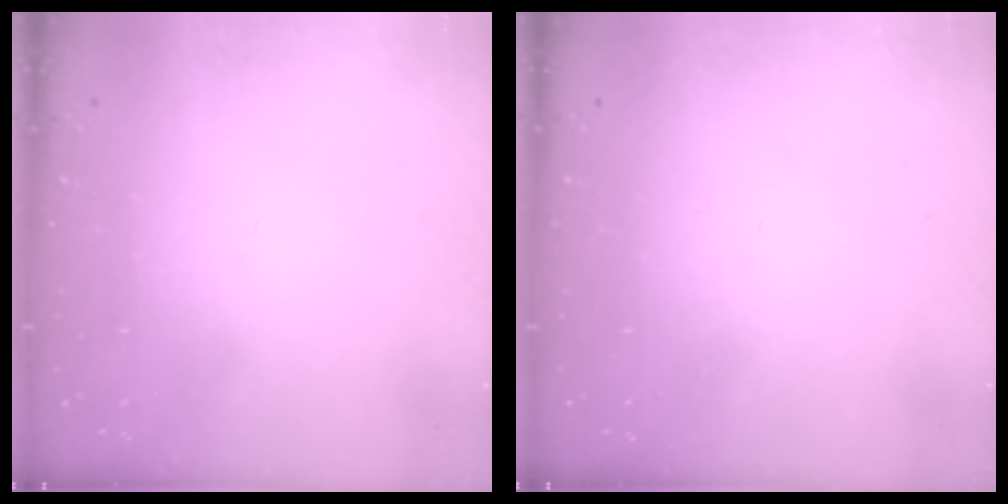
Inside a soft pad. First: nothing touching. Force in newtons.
{"total": 0.0}